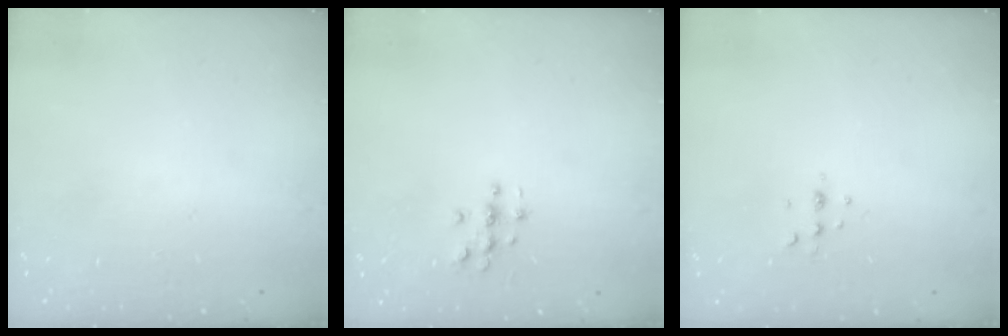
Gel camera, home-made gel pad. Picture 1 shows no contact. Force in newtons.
{"total": 3.1, "press": 3.1, "slide": 0.3}
{"total": 3.7, "press": 3.6, "slide": 0.7}